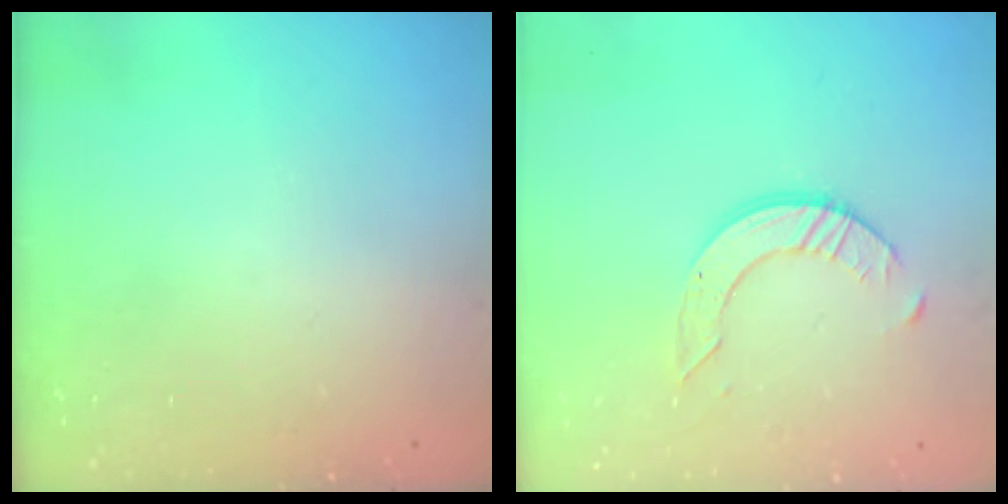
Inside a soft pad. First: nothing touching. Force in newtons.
{"total": 6.5, "press": 6.5, "slide": 0.6}